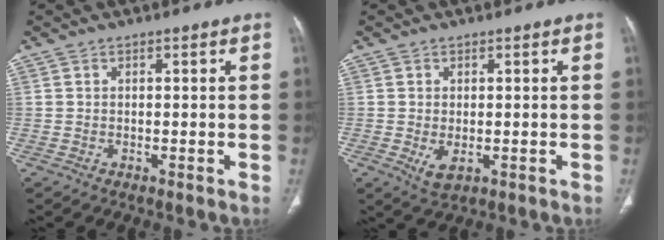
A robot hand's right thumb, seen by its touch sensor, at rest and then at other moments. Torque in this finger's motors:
{"motor_torque": [-0.32, 0.44, 0.13, 0.61, 0.00]}